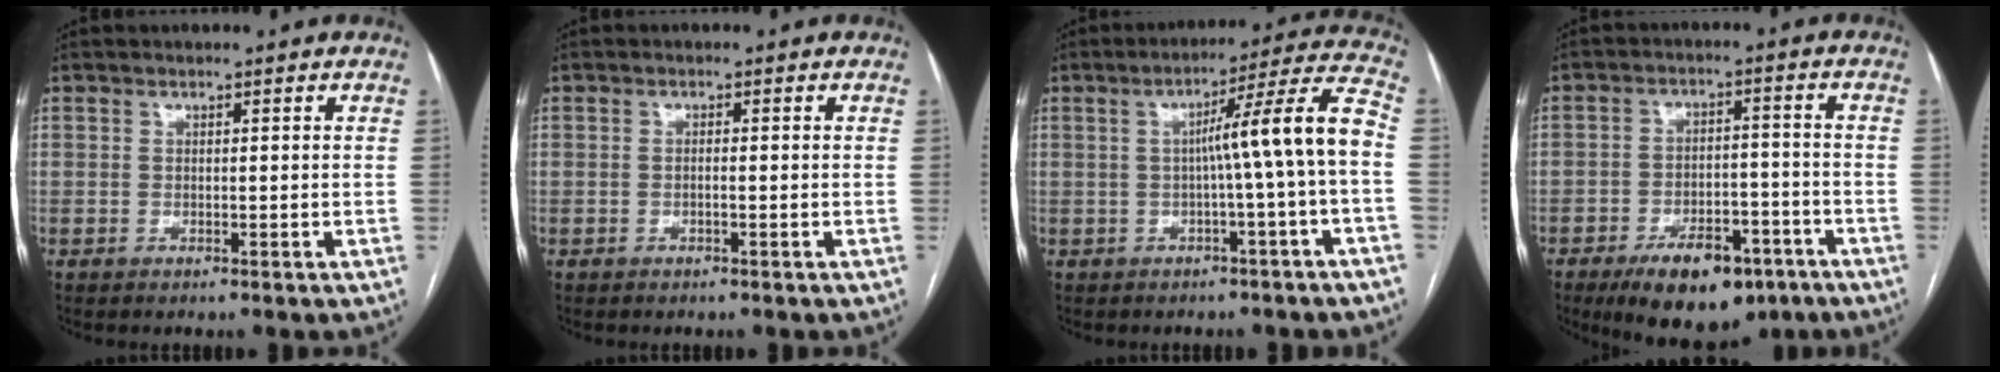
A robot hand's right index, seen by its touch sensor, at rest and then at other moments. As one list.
[{"total": 0.8, "force": [-0.2, 0.1, 0.7], "torque": [-0.013, 0.001, -0.003]}, {"total": 10.3, "force": [-1.0, -1.6, 10.1], "torque": [-0.142, 0.024, -0.013]}, {"total": 12.4, "force": [-8.1, 5.5, 7.7], "torque": [-0.114, 0.002, -0.121]}]